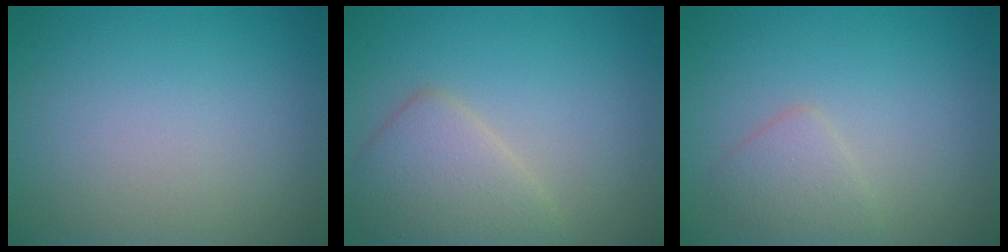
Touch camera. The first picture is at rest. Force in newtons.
{"total": 3.8, "press": 3.7, "slide": 0.3}
{"total": 1.9, "press": 1.9, "slide": 0.2}